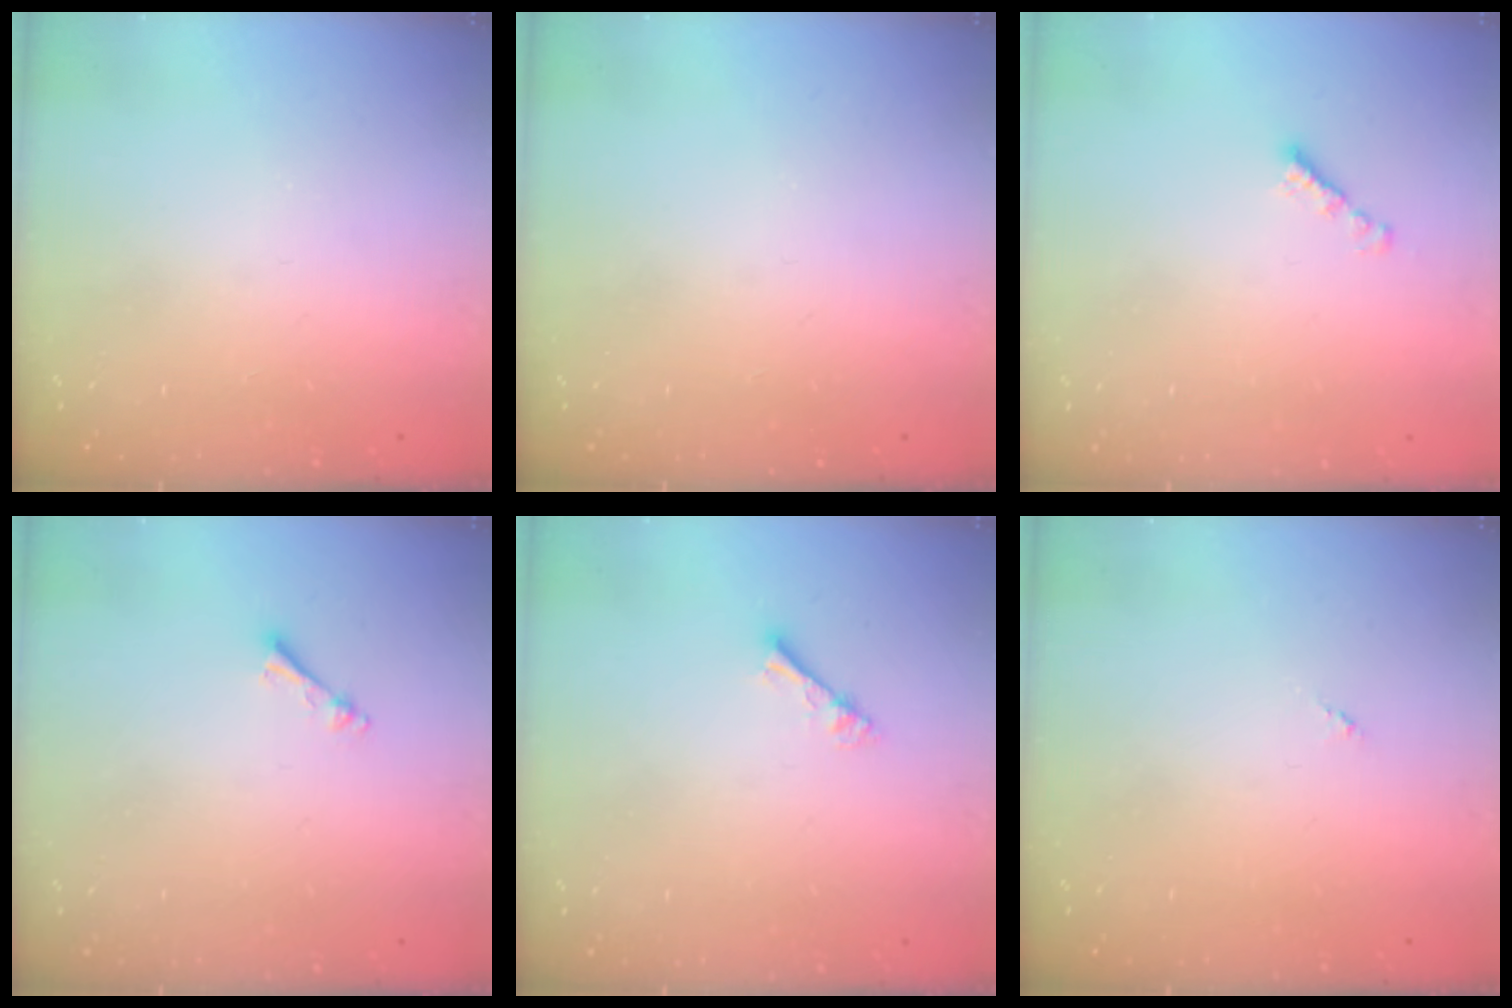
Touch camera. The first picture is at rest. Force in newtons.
{"total": 0.0}
{"total": 2.1, "press": 2.0, "slide": 0.7}
{"total": 2.4, "press": 2.3, "slide": 0.4}
{"total": 2.3, "press": 2.3, "slide": 0.3}
{"total": 0.0}